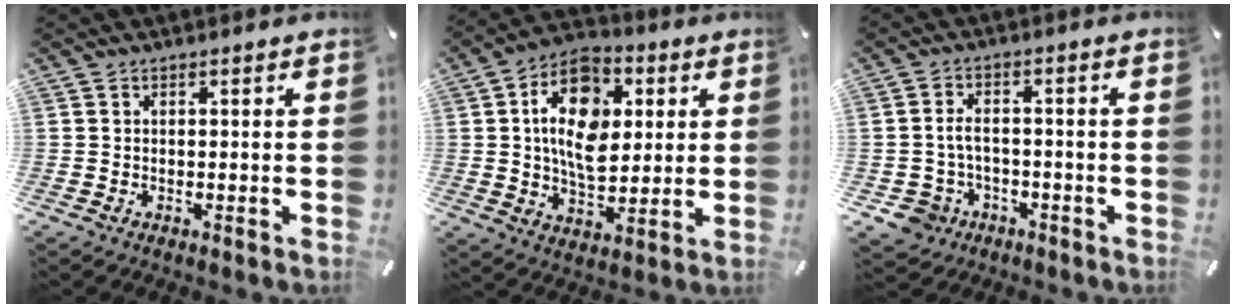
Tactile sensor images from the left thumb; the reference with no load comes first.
{"total": 15.6, "force": [3.4, 10.6, 10.9], "torque": [-0.189, 0.000, 0.055]}
{"total": 5.8, "force": [-1.6, 4.8, 2.7], "torque": [-0.081, 0.005, -0.036]}